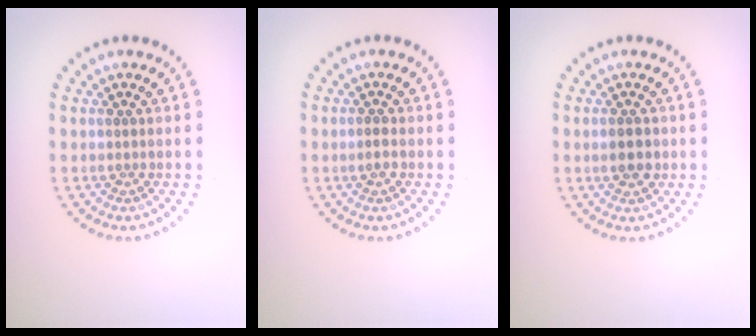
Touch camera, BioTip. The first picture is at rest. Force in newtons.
{"total": 0.9, "press": 0.9, "slide": 0.2}
{"total": 2.5, "press": 2.4, "slide": 0.3}